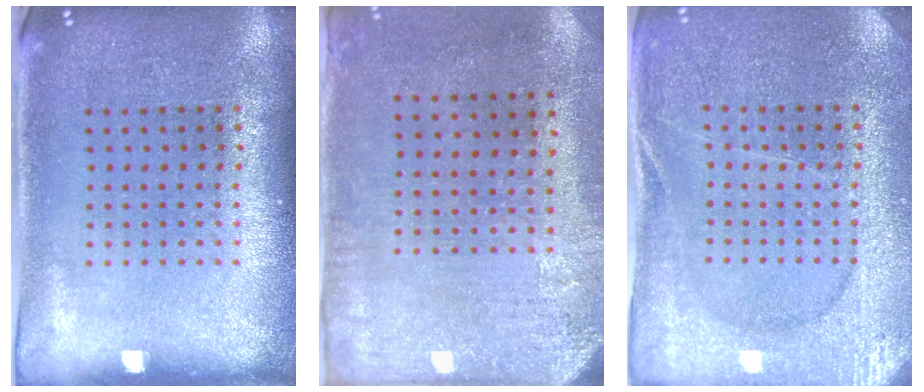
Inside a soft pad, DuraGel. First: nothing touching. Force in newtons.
{"total": 3.3, "press": 2.6, "slide": 2.0}
{"total": 3.0, "press": 2.9, "slide": 0.4}